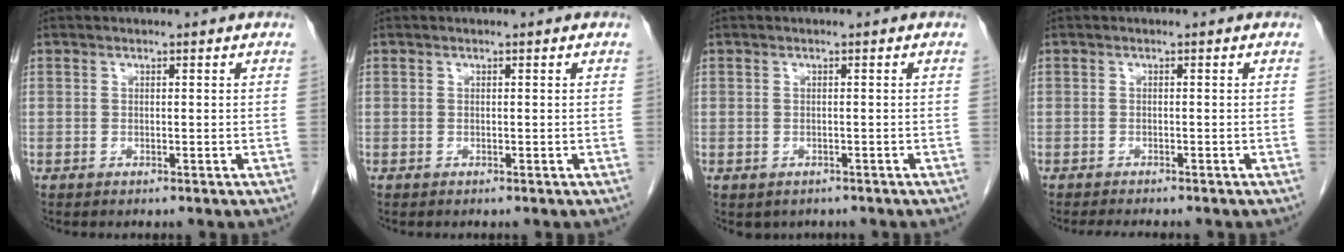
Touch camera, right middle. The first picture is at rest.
{"total": 0.0}
{"total": 1.9, "force": [-1.3, 1.3, 0.4], "torque": [-0.006, 0.001, -0.014]}
{"total": 4.0, "force": [-3.5, 0.7, 1.8], "torque": [-0.021, -0.007, -0.047]}